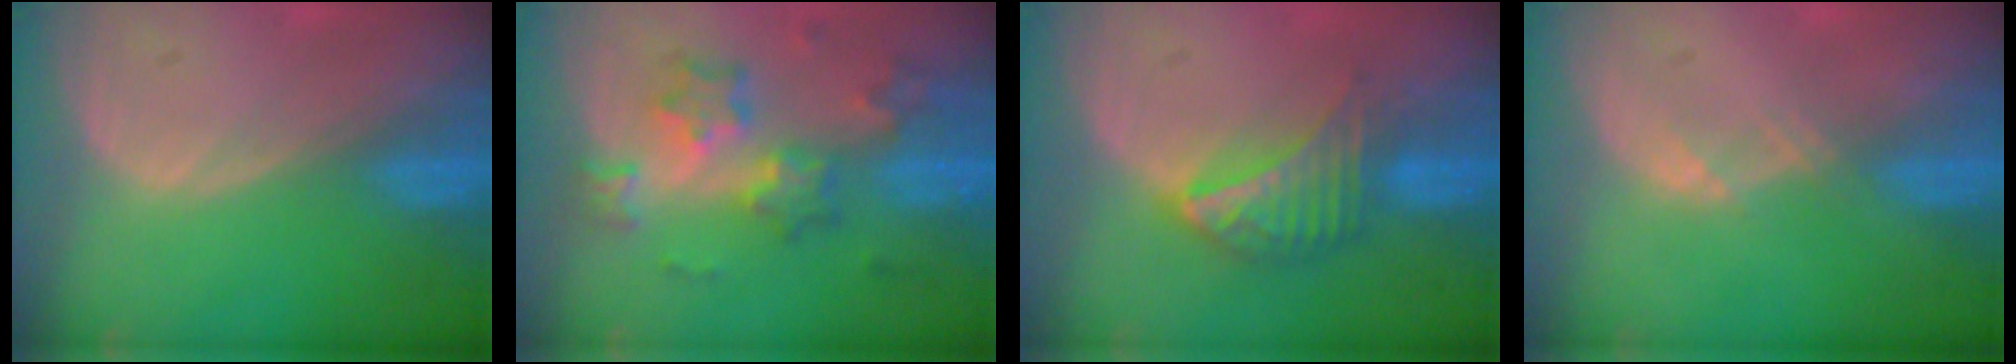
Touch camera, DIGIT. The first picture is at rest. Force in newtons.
{"total": 8.4, "press": 7.3, "slide": 4.1}
{"total": 7.3, "press": 6.3, "slide": 3.5}
{"total": 1.1, "press": 1.0, "slide": 0.2}